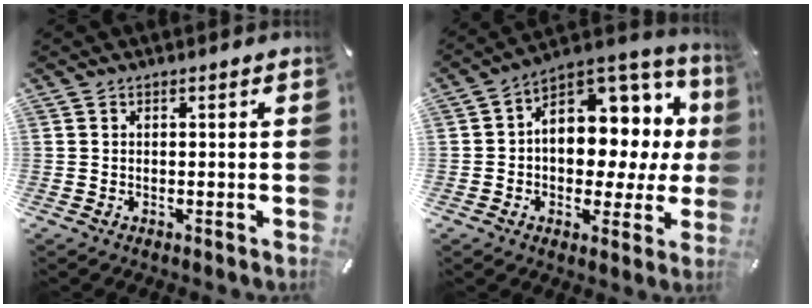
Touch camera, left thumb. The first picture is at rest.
{"total": 11.3, "force": [1.5, 8.9, 6.8], "torque": [-0.082, -0.031, 0.032]}